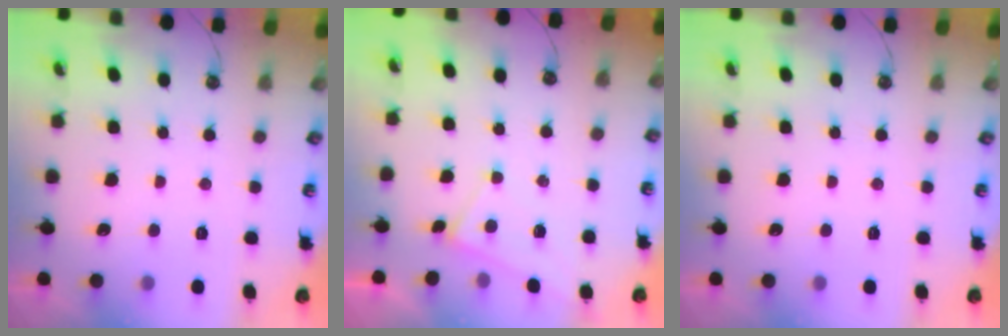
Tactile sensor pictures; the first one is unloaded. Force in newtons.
{"total": 0.6, "press": 0.6, "slide": 0.2}
{"total": 0.0}